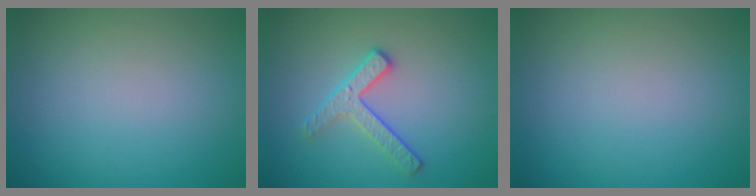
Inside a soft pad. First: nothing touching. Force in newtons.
{"total": 2.8, "press": 2.5, "slide": 1.3}
{"total": 0.0}